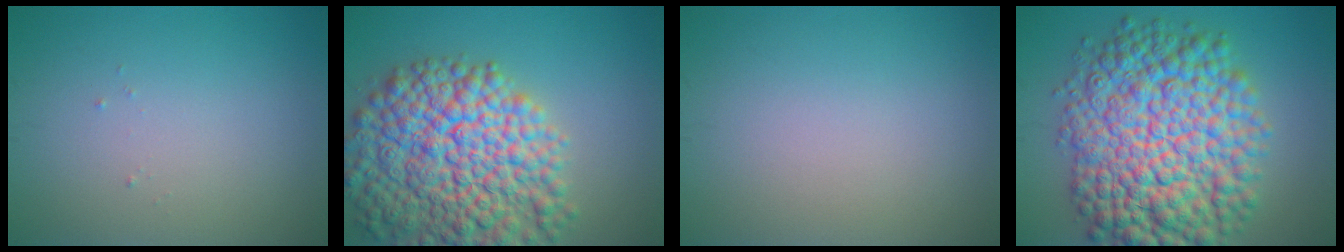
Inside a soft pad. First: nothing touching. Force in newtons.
{"total": 12.8, "press": 12.8, "slide": 0.6}
{"total": 0.0}
{"total": 14.9, "press": 14.9, "slide": 0.3}